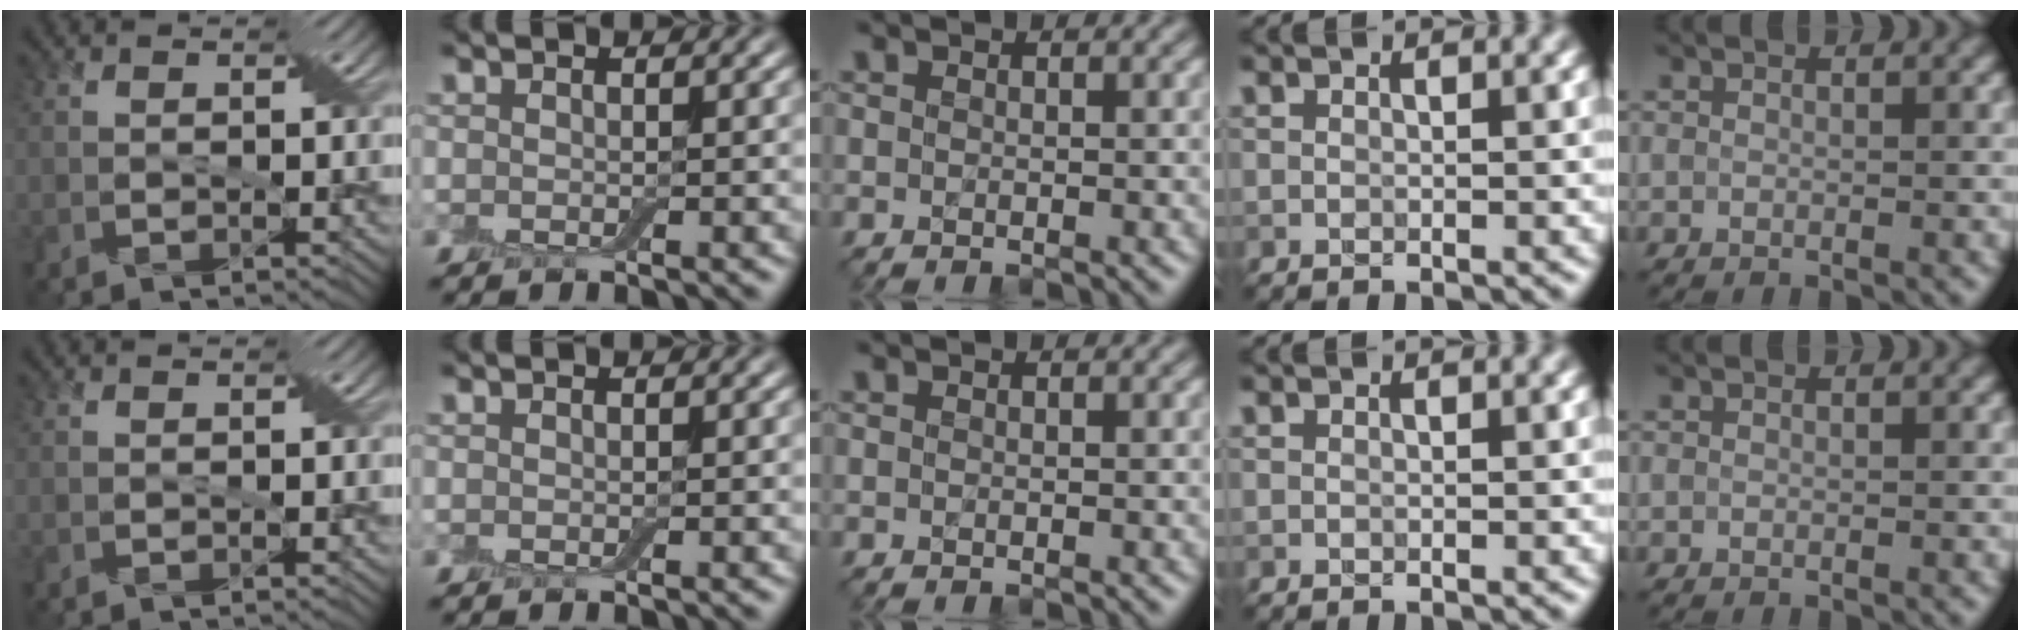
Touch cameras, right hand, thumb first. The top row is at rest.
{}